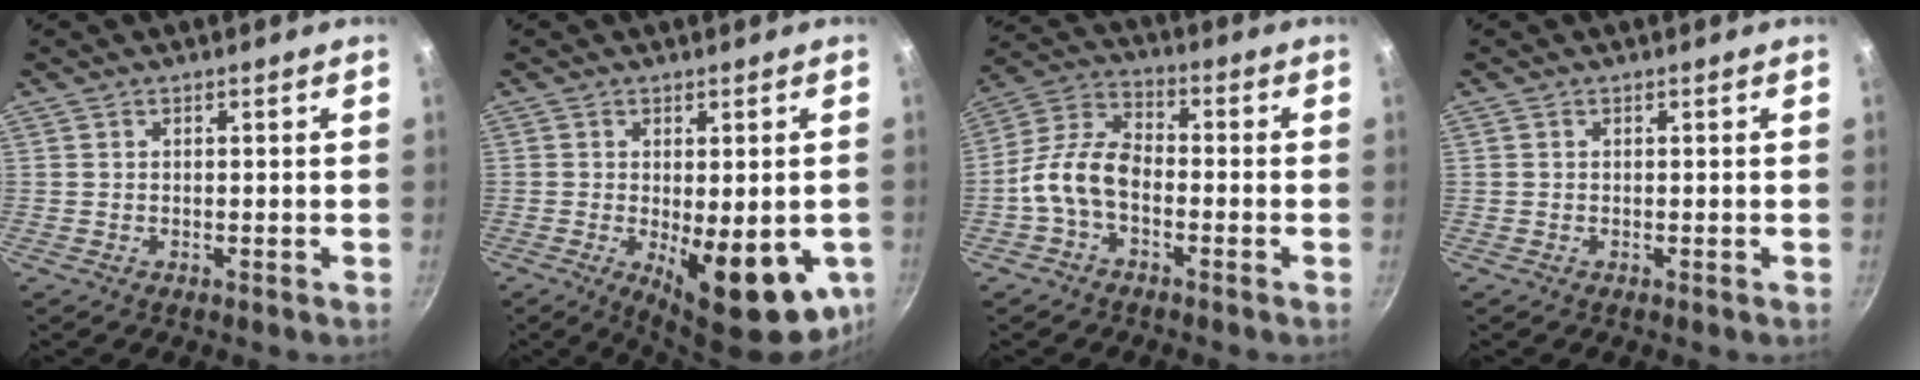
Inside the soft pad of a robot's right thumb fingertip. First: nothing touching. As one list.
[{"total": 16.3, "force": [-3.9, 6.2, 14.6], "torque": [-0.170, -0.020, -0.036]}, {"total": 9.5, "force": [-2.9, 5.8, 7.0], "torque": [-0.129, 0.044, -0.072]}, {"total": 0.0}]